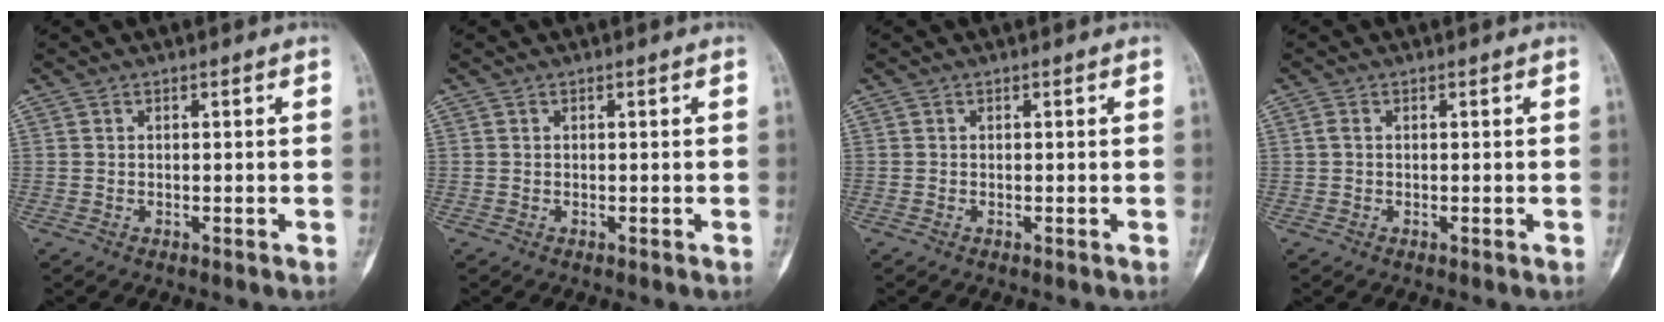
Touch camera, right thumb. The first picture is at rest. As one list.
[{"total": 0.0}, {"total": 0.0}, {"total": 1.1, "force": [0.2, 0.7, 0.8], "torque": [-0.021, 0.002, 0.003]}]